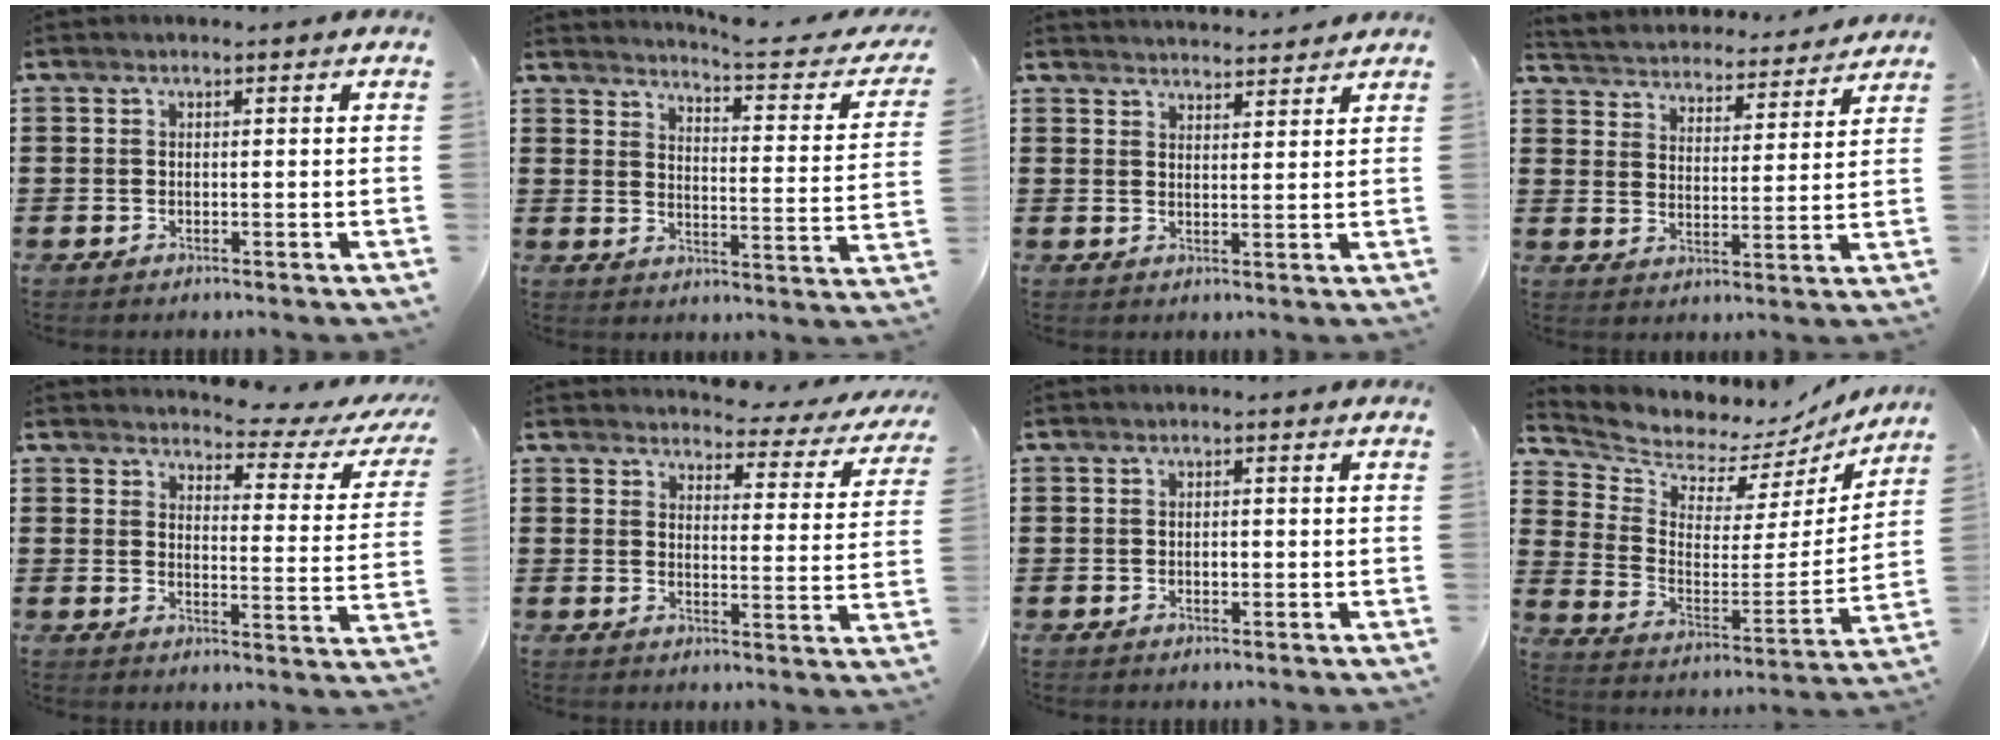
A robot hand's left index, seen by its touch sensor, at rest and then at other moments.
{"total": 4.5, "force": [4.1, -0.4, 1.8], "torque": [-0.043, -0.037, 0.059]}
{"total": 2.9, "force": [2.9, 0.0, -0.1], "torque": [-0.006, -0.013, 0.055]}
{"total": 4.0, "force": [4.0, 0.1, -0.4], "torque": [-0.019, -0.035, 0.064]}
{"total": 3.2, "force": [2.9, 0.5, 1.2], "torque": [-0.030, -0.028, 0.041]}
{"total": 3.2, "force": [3.0, 0.5, 0.6], "torque": [-0.024, -0.026, 0.046]}
{"total": 0.9, "force": [-0.1, 0.5, 0.8], "torque": [-0.017, 0.002, -0.002]}
{"total": 5.5, "force": [5.3, 1.2, -0.5], "torque": [-0.032, -0.057, 0.088]}